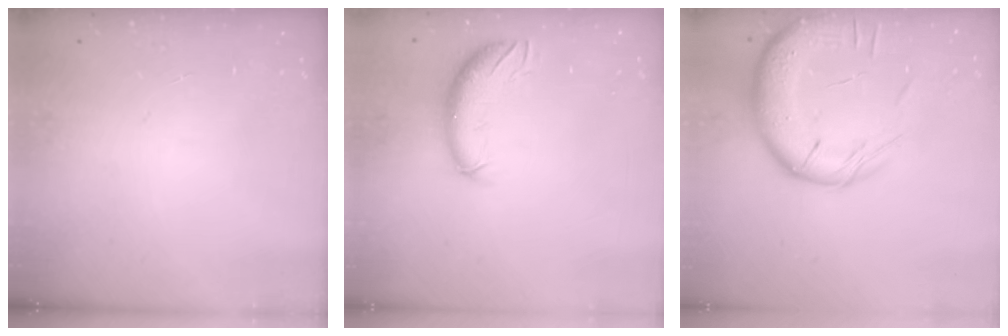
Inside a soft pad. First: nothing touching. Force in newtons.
{"total": 10.2, "press": 10.0, "slide": 2.1}
{"total": 15.7, "press": 15.3, "slide": 3.2}